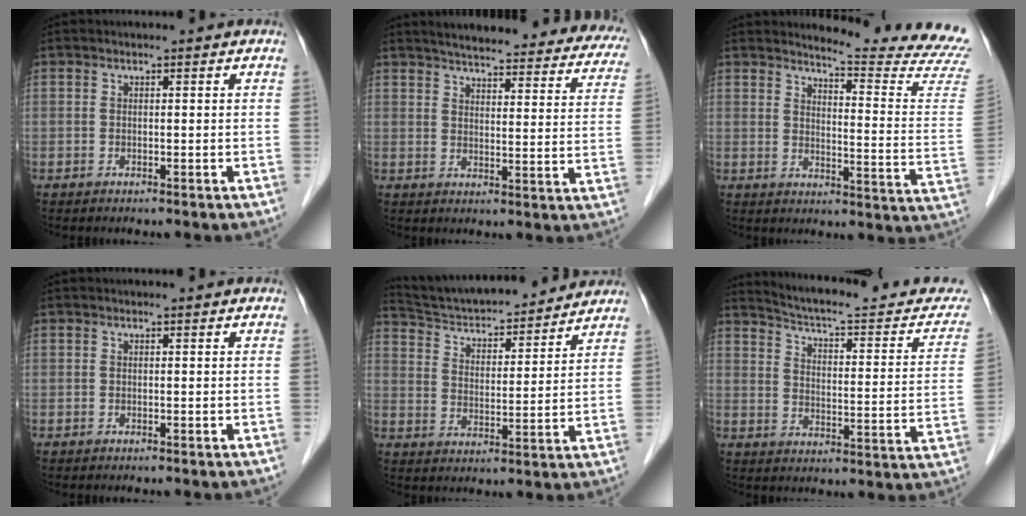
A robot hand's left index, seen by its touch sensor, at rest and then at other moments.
{"total": 28.5, "force": [25.7, 5.5, 10.9], "torque": [-0.146, -0.045, 0.292]}
{"total": 17.2, "force": [16.6, -2.1, 3.7], "torque": [-0.055, -0.154, 0.180]}
{"total": 0.0}
{"total": 18.2, "force": [17.0, 3.0, 5.8], "torque": [-0.094, 0.016, 0.259]}
{"total": 21.0, "force": [19.4, 3.2, 7.3], "torque": [-0.092, -0.042, 0.240]}